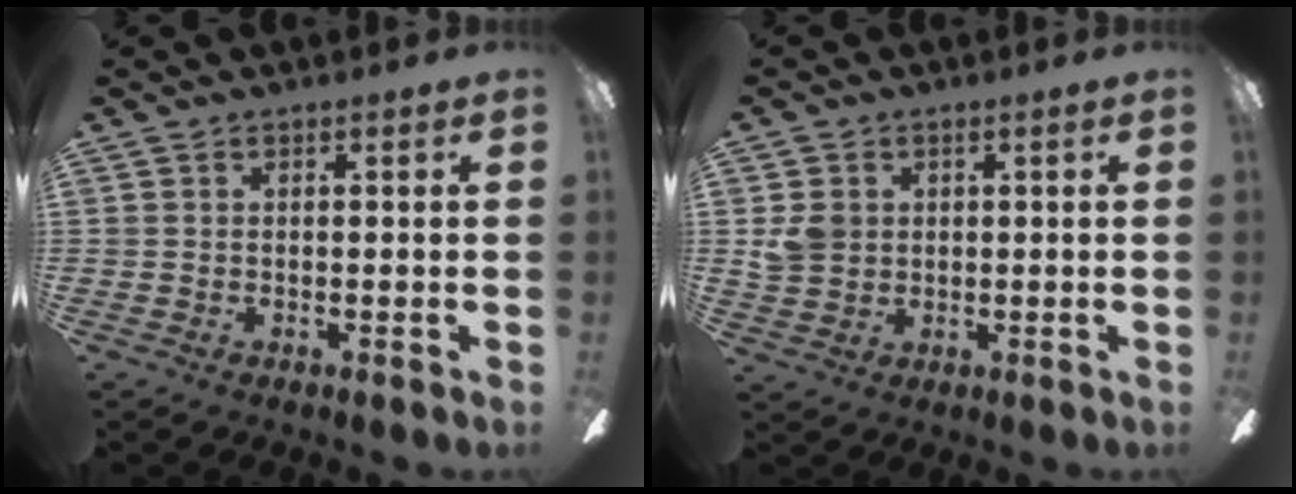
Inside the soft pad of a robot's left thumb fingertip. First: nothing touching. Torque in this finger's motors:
{"motor_torque": [0.79, 0.75, 0.48, -0.55, 0.05]}